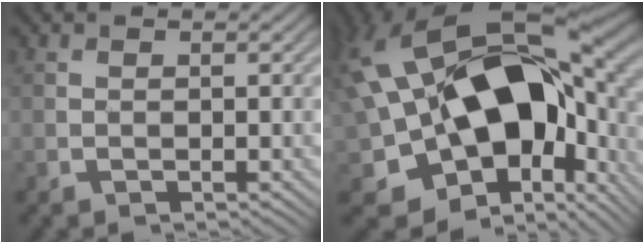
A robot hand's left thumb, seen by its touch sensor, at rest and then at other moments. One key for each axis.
{"total": 21.5, "fx": 2.4, "fy": 14.0, "fz": 16.2, "tx": -0.334, "ty": -0.039, "tz": 0.080}